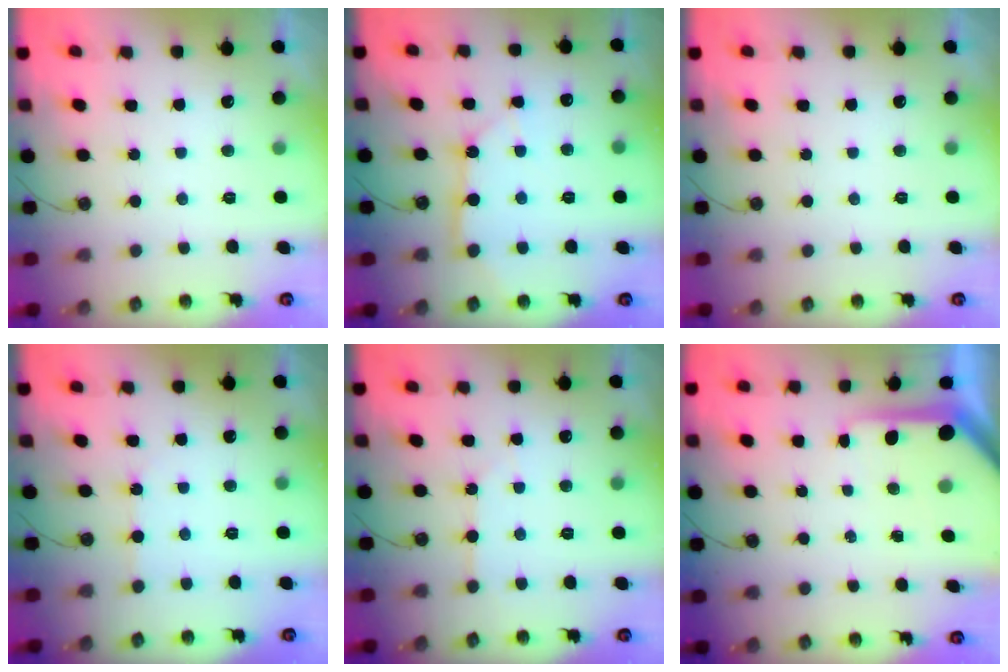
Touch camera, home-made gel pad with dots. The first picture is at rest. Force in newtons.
{"total": 10.4, "press": 10.3, "slide": 1.4}
{"total": 0.0}
{"total": 2.3, "press": 2.3, "slide": 0.4}
{"total": 4.5, "press": 4.4, "slide": 0.7}
{"total": 7.5, "press": 7.4, "slide": 0.9}